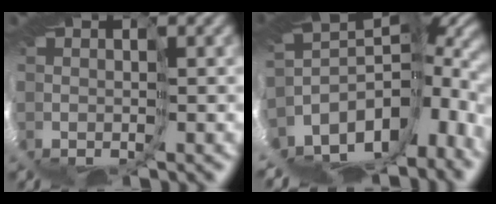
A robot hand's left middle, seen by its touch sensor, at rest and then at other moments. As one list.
[{"total": 7.3, "force": [-5.8, 1.9, 4.0], "torque": [-0.105, 0.008, -0.076]}]